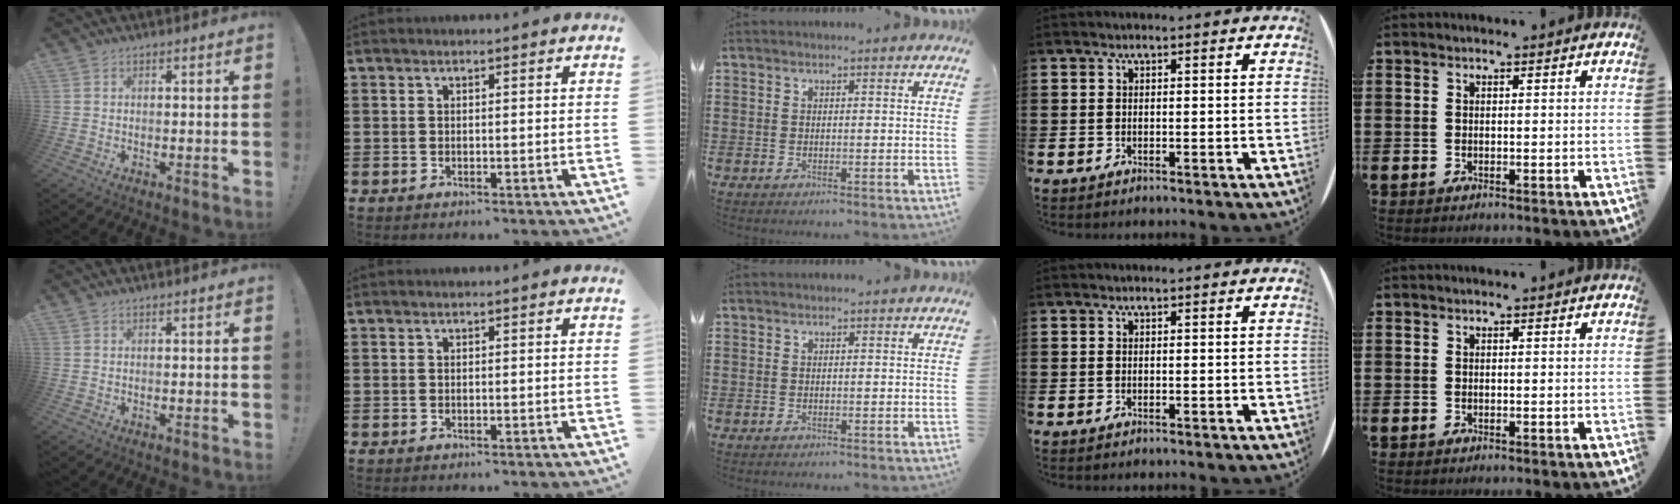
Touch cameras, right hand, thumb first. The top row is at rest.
{}